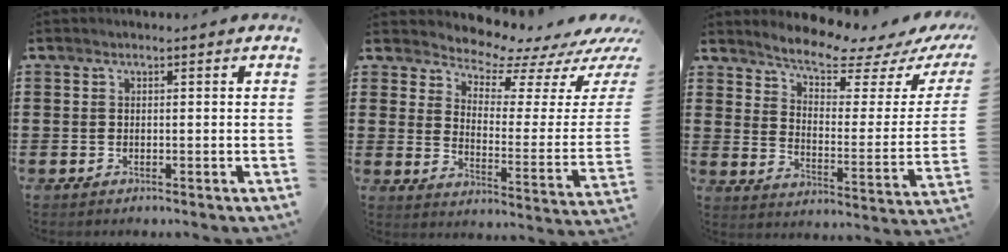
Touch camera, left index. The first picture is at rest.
{"total": 5.1, "force": [5.0, 0.8, 0.9], "torque": [-0.041, -0.049, 0.081]}
{"total": 6.8, "force": [6.1, 0.8, 3.0], "torque": [-0.070, -0.043, 0.100]}